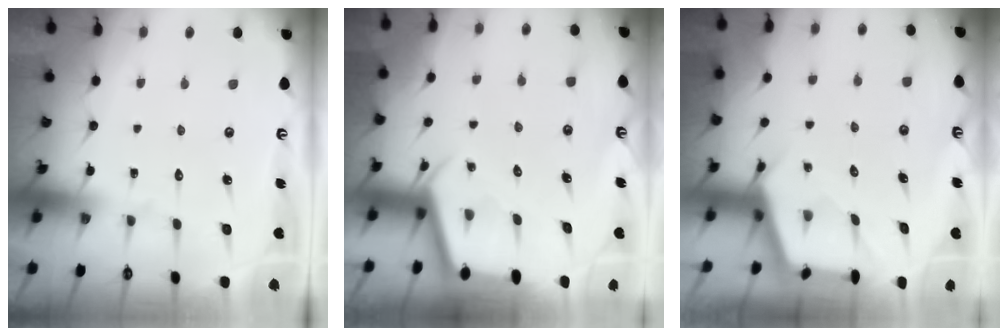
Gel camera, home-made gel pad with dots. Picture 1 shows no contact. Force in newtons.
{"total": 2.9, "press": 2.9, "slide": 0.3}
{"total": 2.6, "press": 2.6, "slide": 0.3}